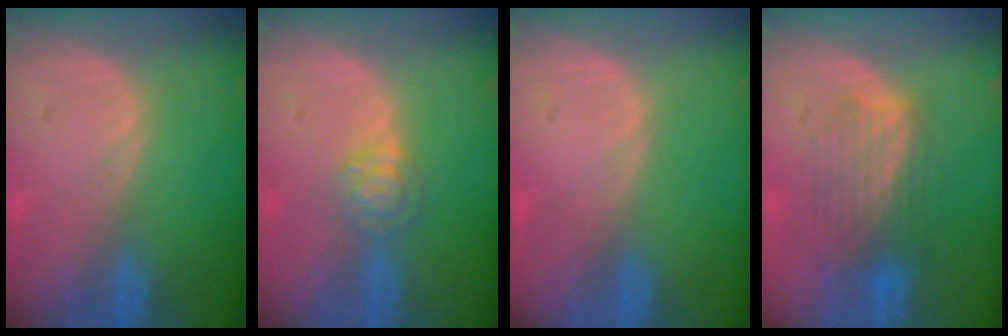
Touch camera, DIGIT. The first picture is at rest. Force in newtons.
{"total": 4.0, "press": 3.6, "slide": 1.7}
{"total": 0.0}
{"total": 6.3, "press": 6.3, "slide": 0.5}